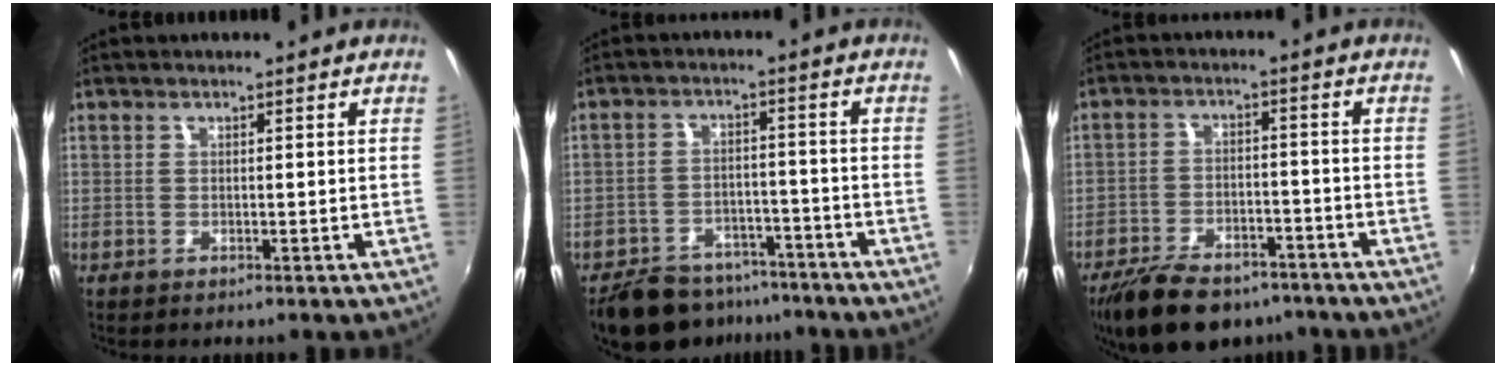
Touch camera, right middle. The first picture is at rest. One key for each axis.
{"total": 13.5, "fx": -10.9, "fy": 6.4, "fz": 4.8, "tx": -0.120, "ty": 0.003, "tz": -0.153}
{"total": 15.8, "fx": -12.0, "fy": 6.9, "fz": 7.6, "tx": -0.168, "ty": -0.016, "tz": -0.183}